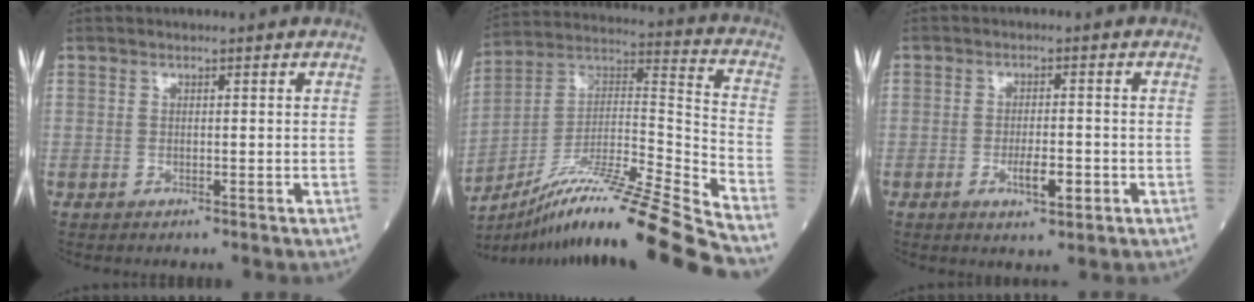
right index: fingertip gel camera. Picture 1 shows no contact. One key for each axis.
{"total": 22.6, "fx": -18.4, "fy": -2.1, "fz": 13.0, "tx": -0.217, "ty": -0.004, "tz": -0.328}
{"total": 4.2, "fx": -1.6, "fy": 1.1, "fz": 3.7, "tx": -0.064, "ty": 0.001, "tz": -0.023}